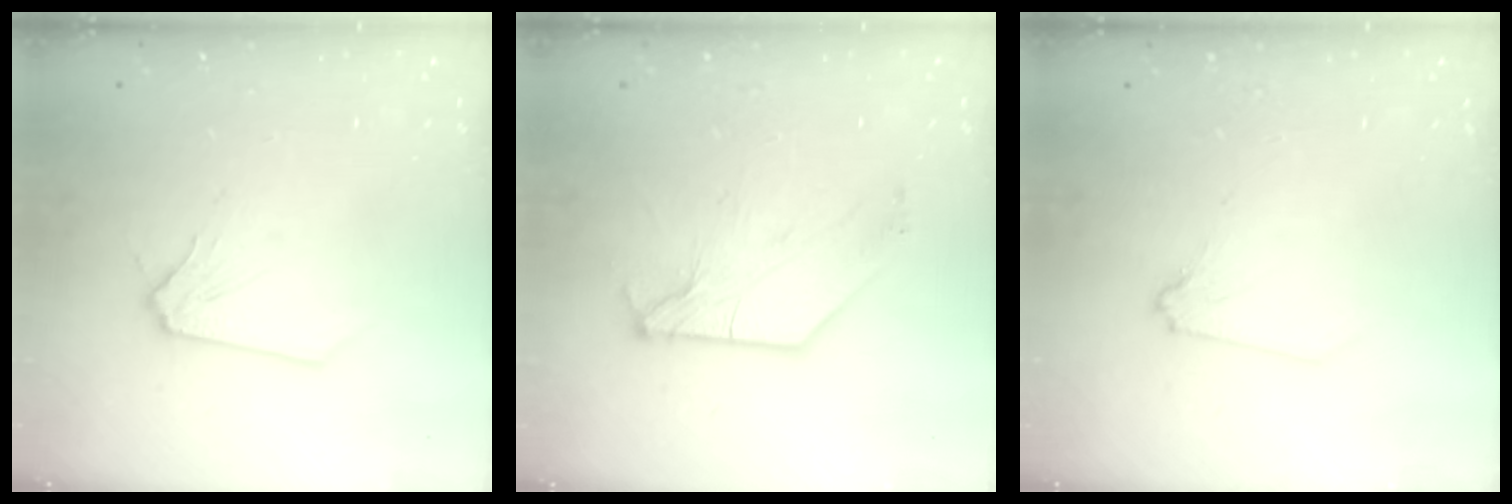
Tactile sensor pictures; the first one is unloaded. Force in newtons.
{"total": 7.2, "press": 7.1, "slide": 0.9}
{"total": 2.4, "press": 2.4, "slide": 0.4}